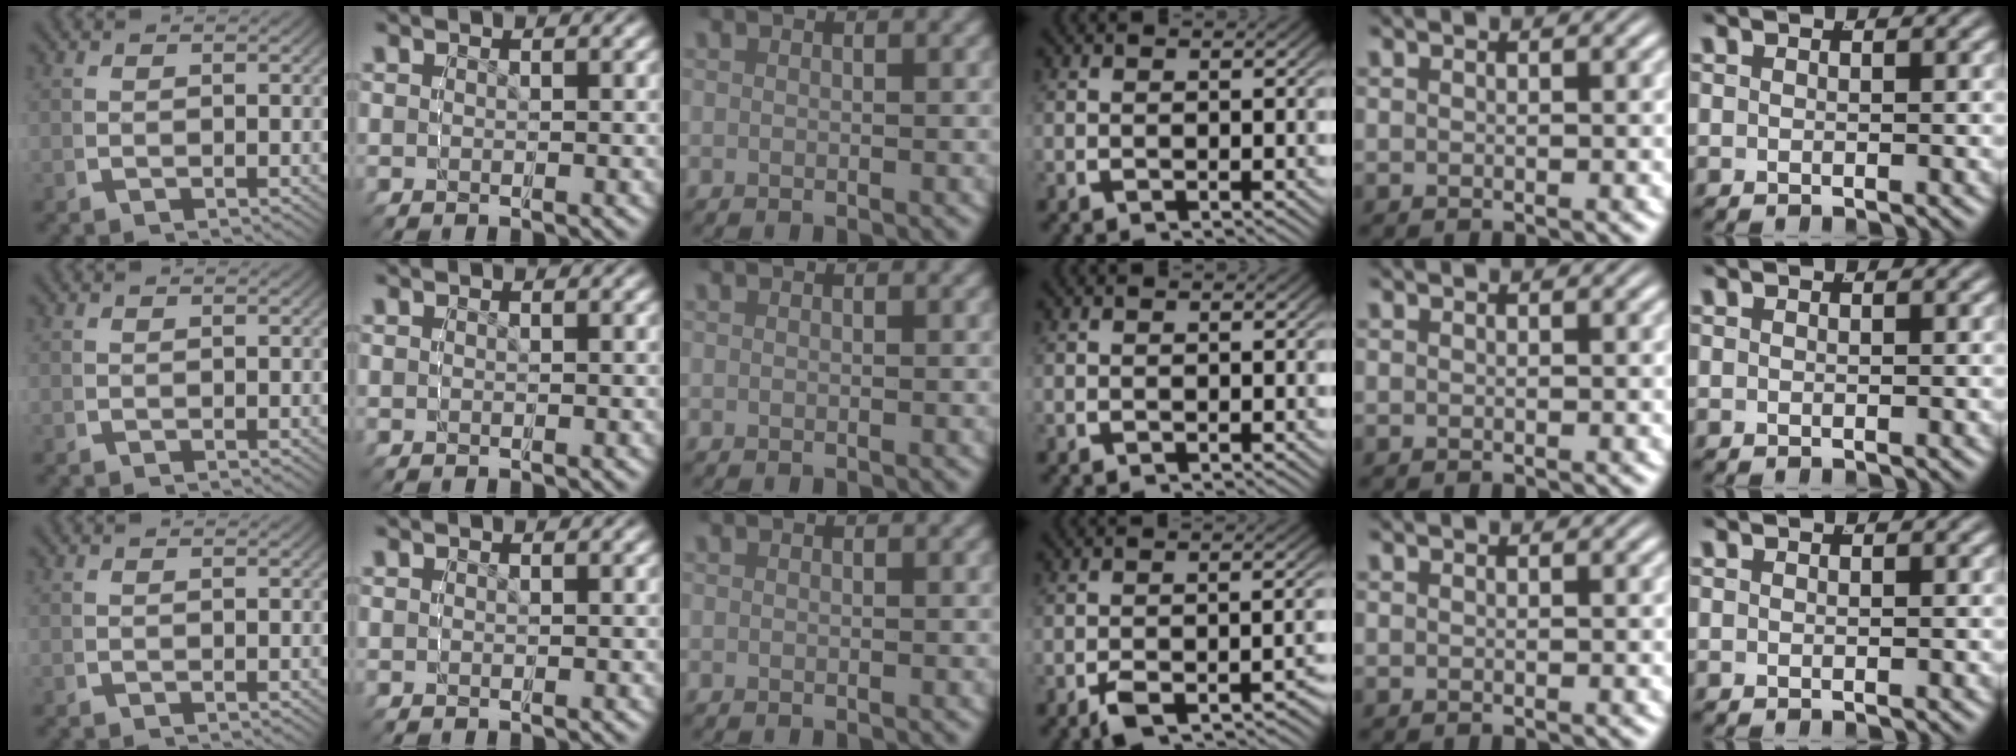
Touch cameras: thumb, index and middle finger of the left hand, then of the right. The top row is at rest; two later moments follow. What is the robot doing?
{"motion": "grasp_and_lifting", "object": "button"}